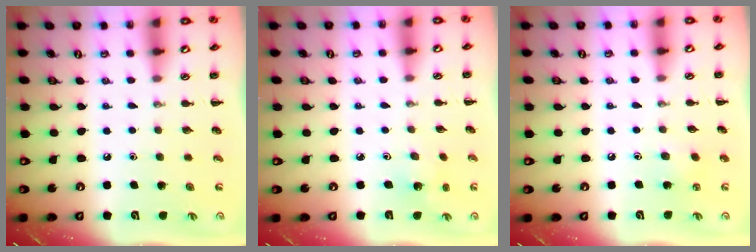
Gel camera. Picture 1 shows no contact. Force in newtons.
{"total": 1.4, "press": 1.2, "slide": 0.6}
{"total": 3.7, "press": 3.5, "slide": 1.1}